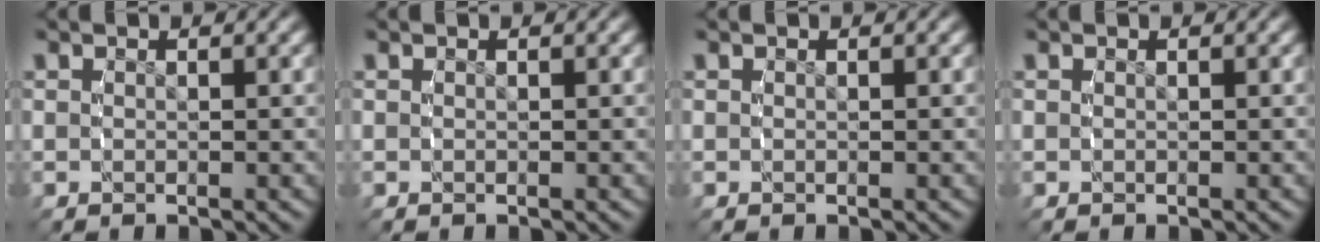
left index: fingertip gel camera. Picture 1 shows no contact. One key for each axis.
{"total": 0.0}
{"total": 0.0}
{"total": 0.0}